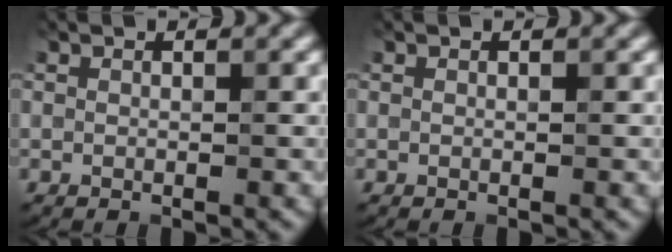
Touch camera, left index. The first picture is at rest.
{"total": 0.0}